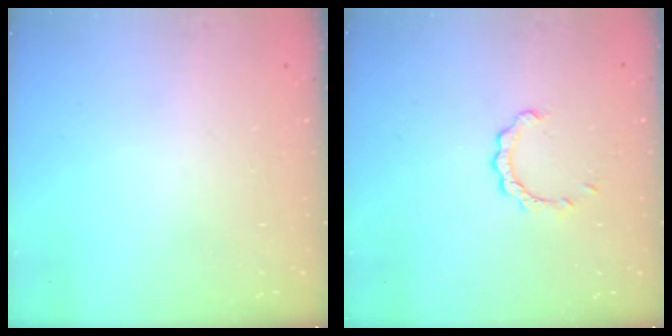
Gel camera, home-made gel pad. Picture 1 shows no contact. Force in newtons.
{"total": 2.1, "press": 2.1, "slide": 0.2}